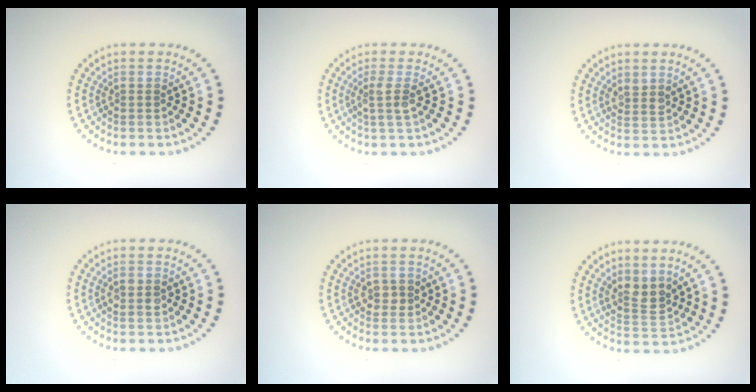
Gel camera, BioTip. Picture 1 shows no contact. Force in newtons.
{"total": 1.8, "press": 1.3, "slide": 1.3}
{"total": 1.3, "press": 1.1, "slide": 0.7}
{"total": 1.4, "press": 1.4, "slide": 0.2}
{"total": 1.6, "press": 1.6, "slide": 0.2}
{"total": 2.5, "press": 2.1, "slide": 1.3}